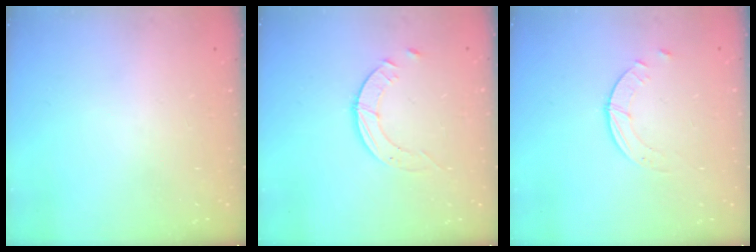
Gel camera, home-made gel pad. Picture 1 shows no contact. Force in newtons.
{"total": 3.9, "press": 3.9, "slide": 0.4}
{"total": 2.5, "press": 2.5, "slide": 0.3}